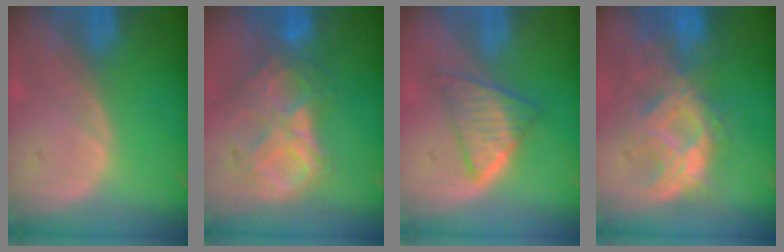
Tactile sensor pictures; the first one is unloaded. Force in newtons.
{"total": 9.0, "press": 7.8, "slide": 4.5}
{"total": 5.6, "press": 5.5, "slide": 1.4}
{"total": 9.3, "press": 8.8, "slide": 2.9}